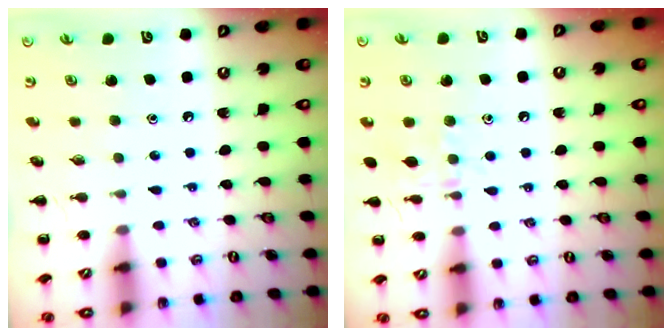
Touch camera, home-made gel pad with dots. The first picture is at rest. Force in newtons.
{"total": 7.7, "press": 7.6, "slide": 0.8}